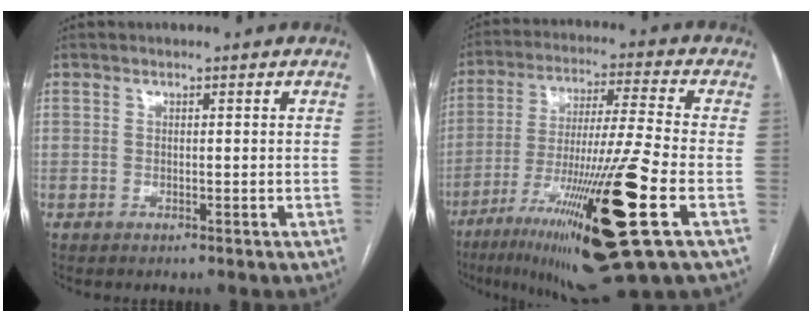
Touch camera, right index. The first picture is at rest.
{"total": 22.0, "force": [-9.2, -0.5, 20.0], "torque": [-0.343, -0.046, -0.161]}